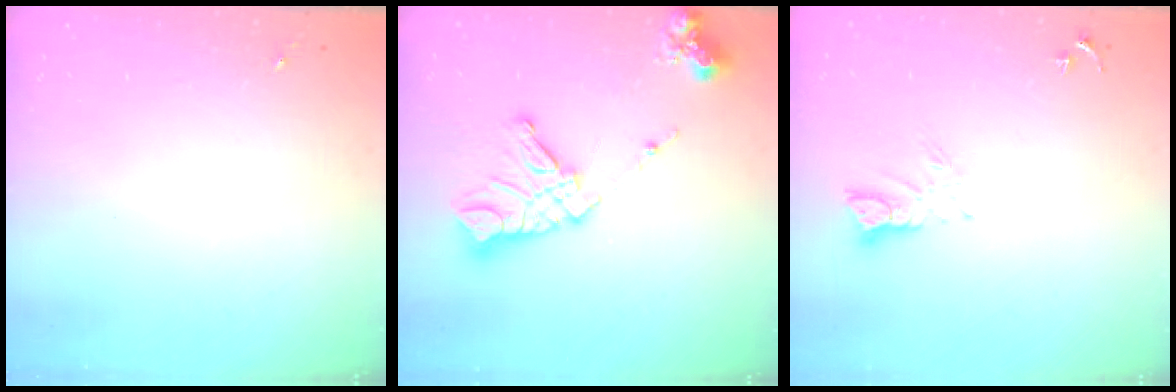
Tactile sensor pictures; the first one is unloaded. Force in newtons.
{"total": 16.4, "press": 16.3, "slide": 1.9}
{"total": 5.7, "press": 5.7, "slide": 0.5}